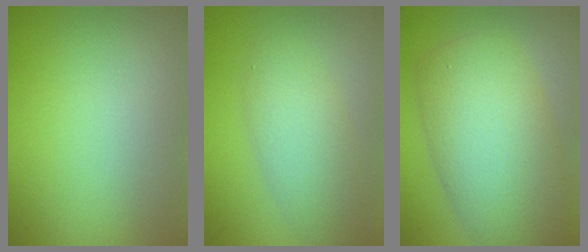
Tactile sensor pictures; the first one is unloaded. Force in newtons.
{"total": 4.2, "press": 4.2, "slide": 0.2}
{"total": 10.3, "press": 10.3, "slide": 0.3}